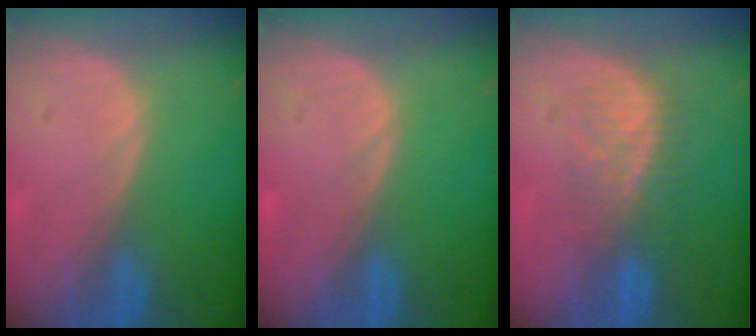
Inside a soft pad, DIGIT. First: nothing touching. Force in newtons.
{"total": 0.0}
{"total": 6.2, "press": 6.0, "slide": 1.5}